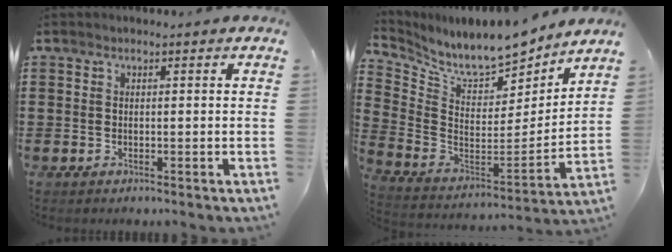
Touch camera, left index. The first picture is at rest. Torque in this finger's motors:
{"motor_torque": [2.14, 0.00, 0.39, 0.11]}